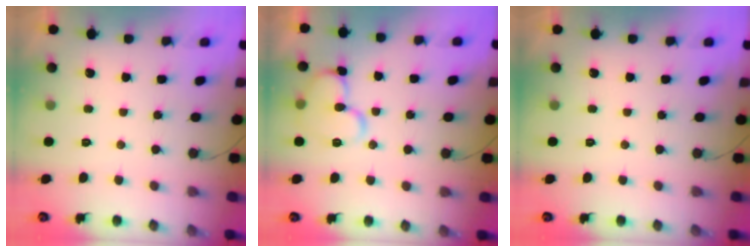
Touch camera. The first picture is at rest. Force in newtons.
{"total": 11.3, "press": 11.2, "slide": 1.2}
{"total": 0.0}